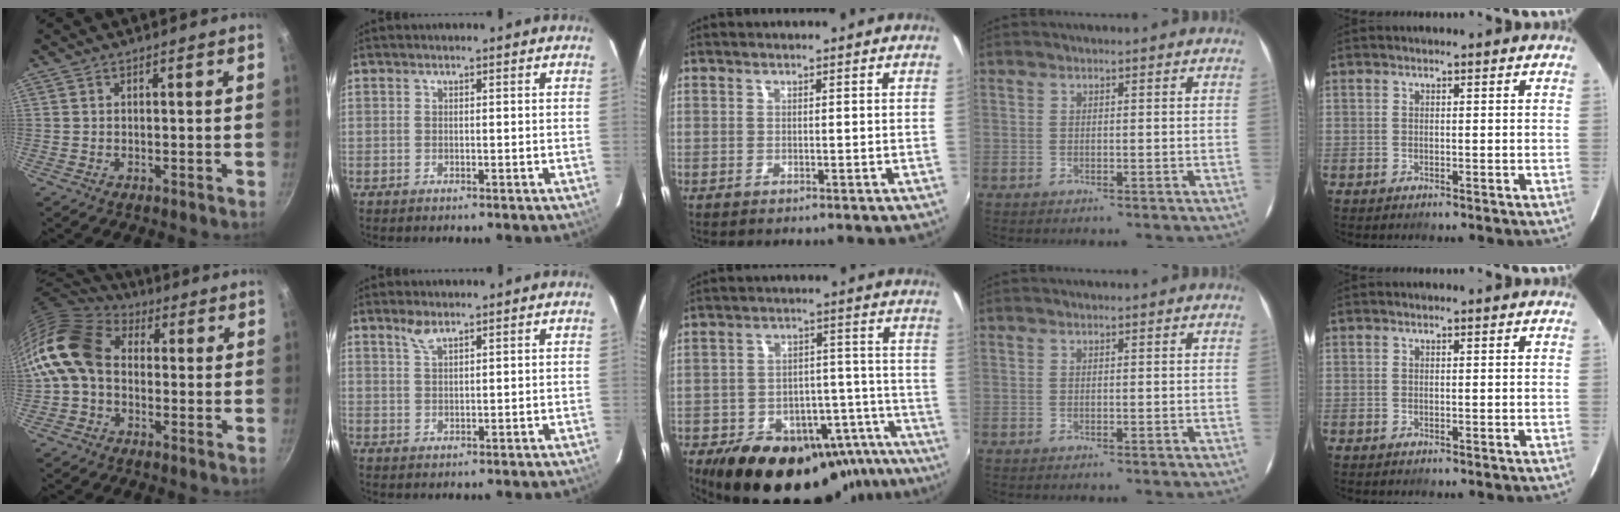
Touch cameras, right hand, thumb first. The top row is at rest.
{"thumb": {"total": 13.8, "force": [-0.4, 10.3, 9.1], "torque": [-0.154, 0.032, -0.028]}, "index": {"total": 2.5, "force": [1.9, 0.7, 1.4], "torque": [-0.028, 0.004, 0.038]}, "middle": {"total": 24.8, "force": [-17.9, 12.5, 11.9], "torque": [-0.200, 0.025, -0.219]}}